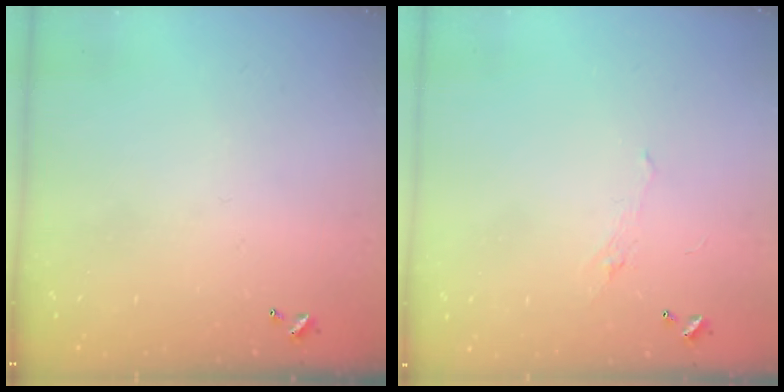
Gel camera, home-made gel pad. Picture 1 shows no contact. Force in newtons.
{"total": 0.9, "press": 0.5, "slide": 0.7}